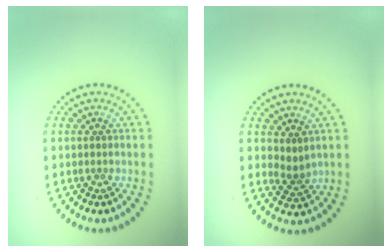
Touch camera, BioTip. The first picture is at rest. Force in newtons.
{"total": 1.7, "press": 1.1, "slide": 1.3}